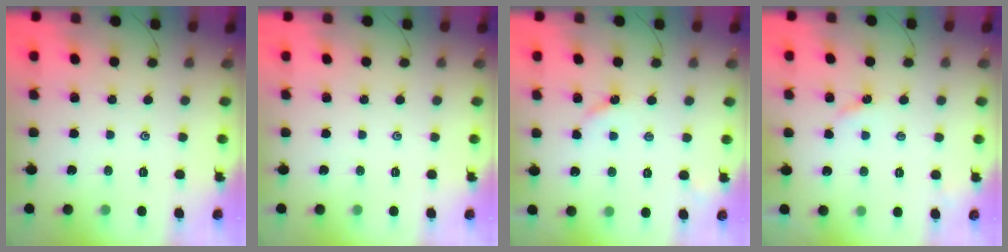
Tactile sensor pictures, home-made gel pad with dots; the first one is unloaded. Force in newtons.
{"total": 0.0}
{"total": 3.5, "press": 3.5, "slide": 0.5}
{"total": 2.7, "press": 2.7, "slide": 0.4}